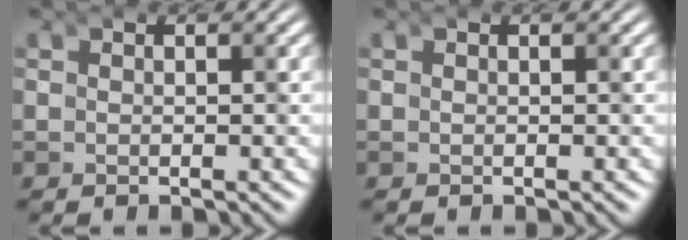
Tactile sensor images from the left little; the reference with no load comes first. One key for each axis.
{"total": 0.0}